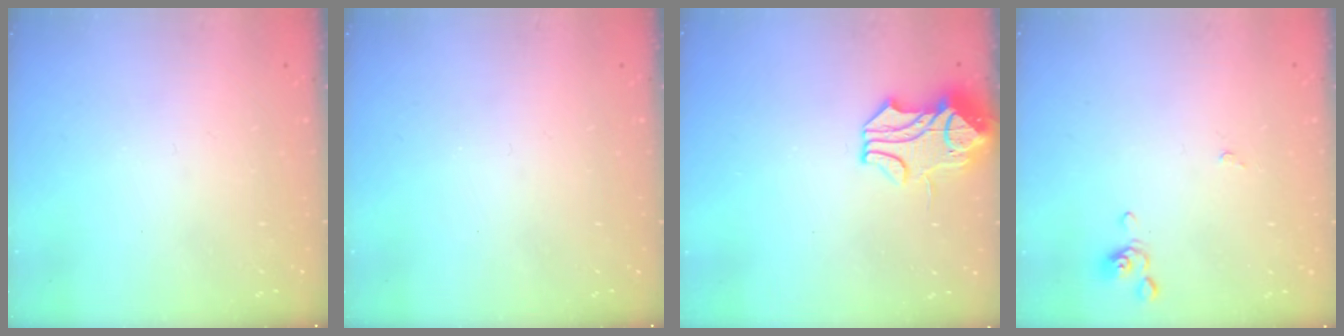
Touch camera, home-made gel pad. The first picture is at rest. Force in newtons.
{"total": 0.0}
{"total": 1.8, "press": 1.1, "slide": 1.4}
{"total": 0.0}